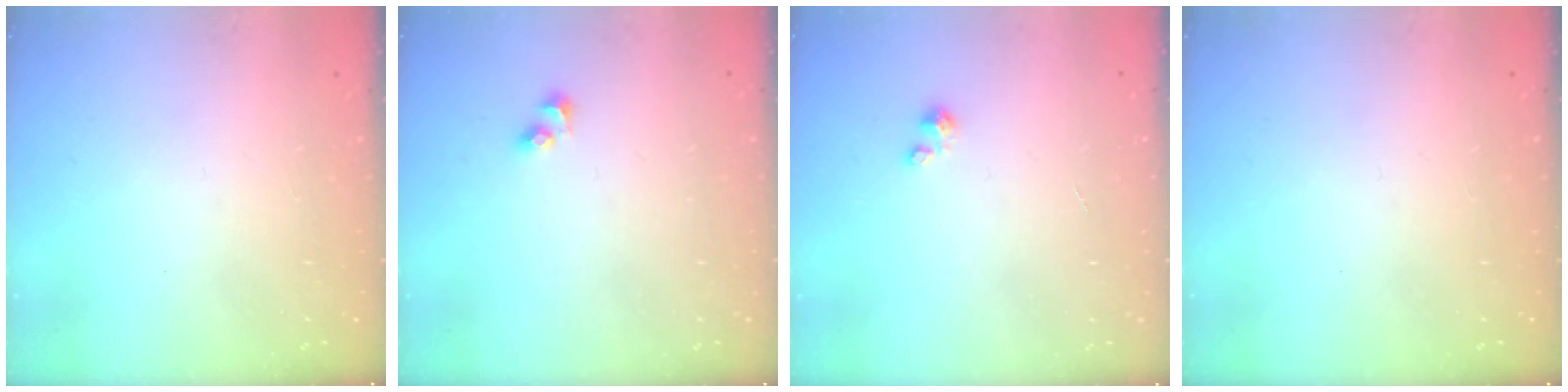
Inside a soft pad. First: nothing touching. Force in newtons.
{"total": 2.7, "press": 2.4, "slide": 1.1}
{"total": 1.2, "press": 1.1, "slide": 0.1}
{"total": 0.0}